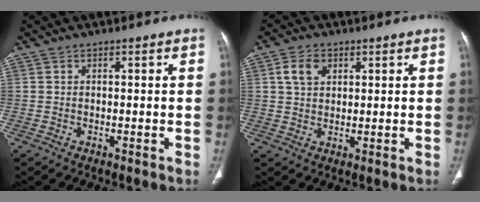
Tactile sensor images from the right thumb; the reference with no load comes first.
{"total": 4.9, "force": [1.9, 3.6, 2.8], "torque": [-0.038, -0.002, 0.035]}